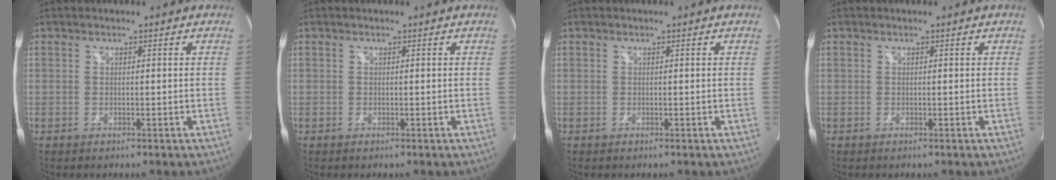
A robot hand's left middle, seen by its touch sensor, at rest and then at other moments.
{"total": 0.0}
{"total": 0.0}
{"total": 0.0}